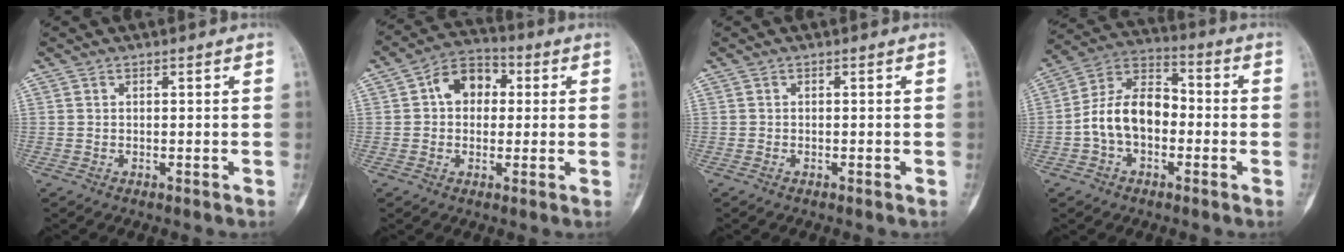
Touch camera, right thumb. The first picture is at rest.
{"total": 8.9, "force": [1.6, 6.7, 5.7], "torque": [-0.055, 0.021, 0.015]}
{"total": 0.0}
{"total": 12.6, "force": [-2.1, 8.4, 9.1], "torque": [-0.146, 0.044, -0.051]}